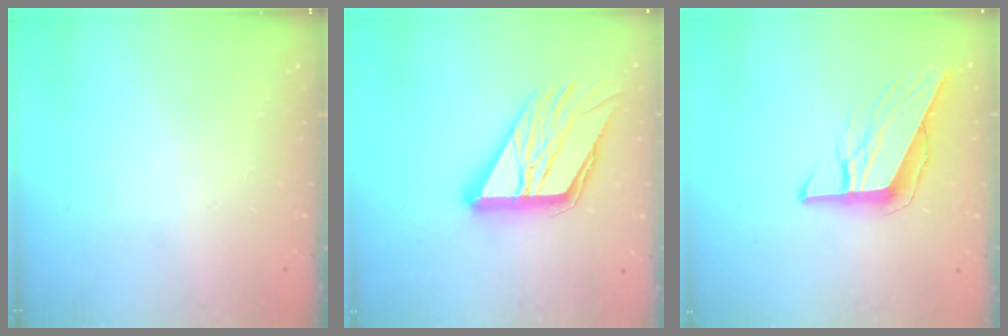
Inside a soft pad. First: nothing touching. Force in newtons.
{"total": 18.6, "press": 18.5, "slide": 2.2}
{"total": 10.2, "press": 10.2, "slide": 0.6}